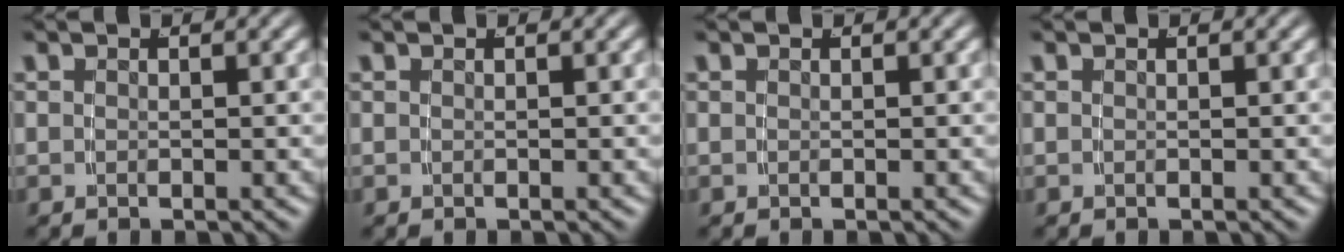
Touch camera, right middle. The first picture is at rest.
{"total": 0.0}
{"total": 0.0}
{"total": 0.0}